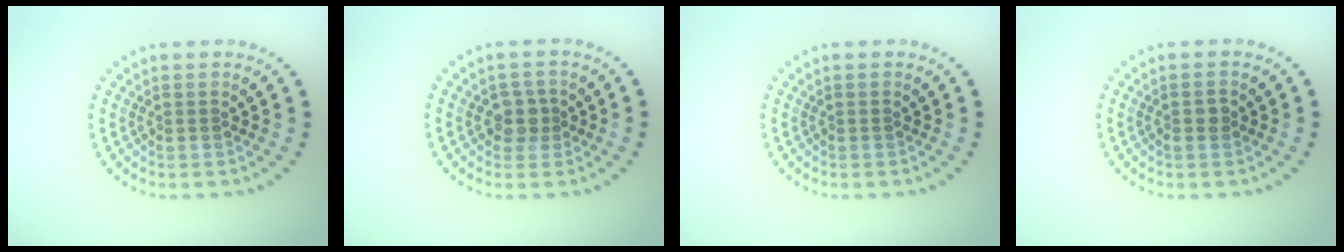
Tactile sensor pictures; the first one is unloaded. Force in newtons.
{"total": 2.0, "press": 1.8, "slide": 0.8}
{"total": 0.0}
{"total": 1.1, "press": 1.0, "slide": 0.3}